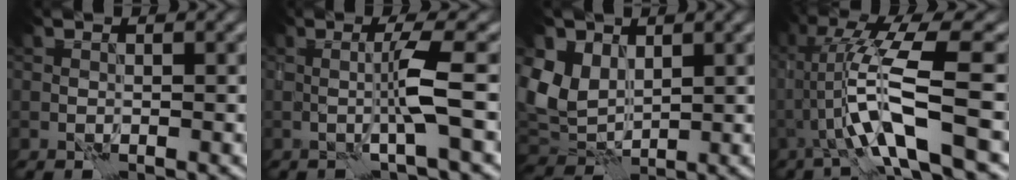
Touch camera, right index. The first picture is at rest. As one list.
[{"total": 2.8, "force": [0.1, -0.4, 2.8], "torque": [-0.053, 0.002, -0.001]}, {"total": 5.5, "force": [2.4, 4.1, 2.6], "torque": [-0.069, 0.001, 0.043]}, {"total": 8.4, "force": [-1.0, 1.0, 8.3], "torque": [-0.154, 0.013, -0.019]}]